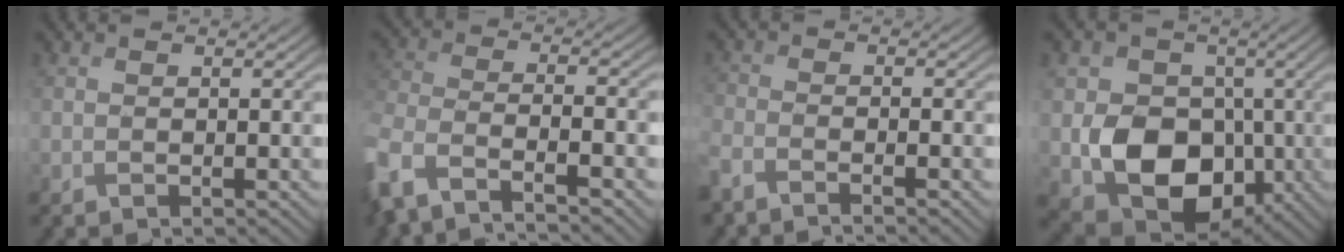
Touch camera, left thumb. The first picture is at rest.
{"total": 8.9, "force": [-6.4, 2.6, 5.6], "torque": [-0.130, -0.017, -0.127]}
{"total": 3.9, "force": [-3.3, 0.7, 1.9], "torque": [-0.048, -0.013, -0.072]}
{"total": 11.6, "force": [-1.9, 9.1, 7.0], "torque": [-0.129, -0.022, -0.042]}